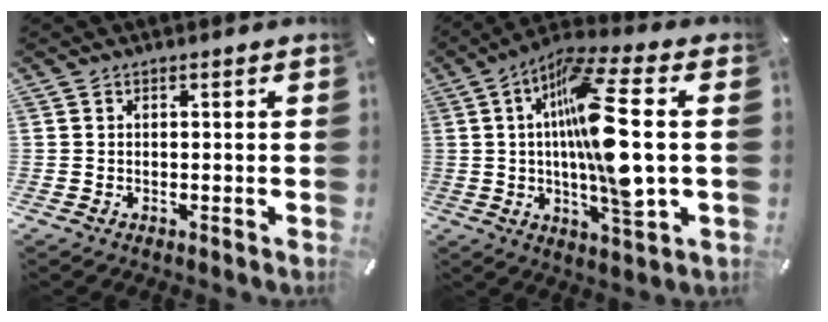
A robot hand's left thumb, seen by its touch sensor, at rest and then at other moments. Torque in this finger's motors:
{"motor_torque": [2.46, 2.55, 2.77, 0.00, 0.58]}